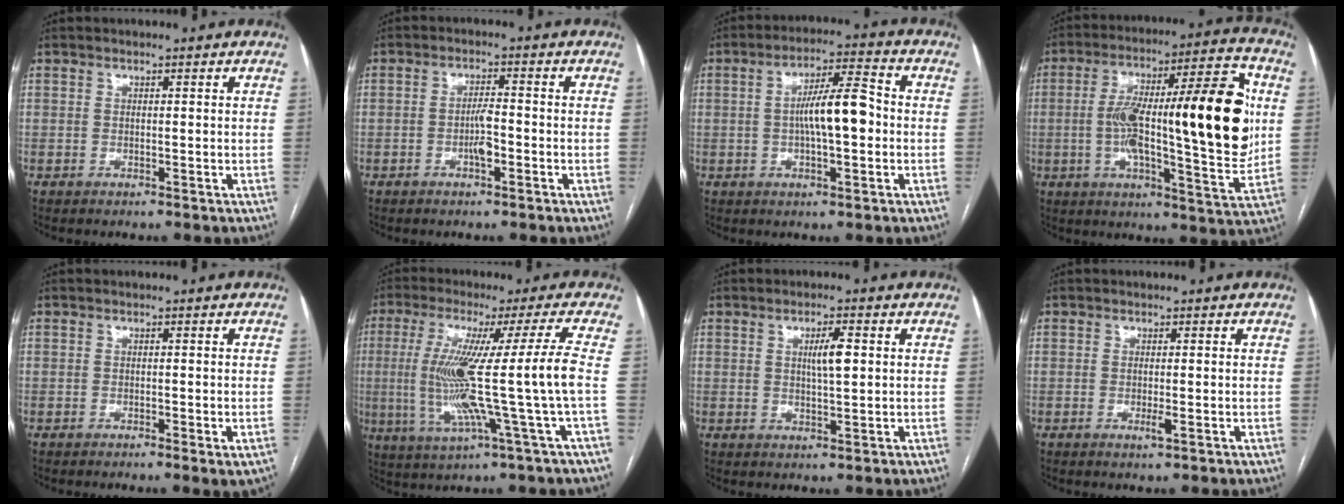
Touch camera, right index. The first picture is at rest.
{"total": 3.1, "force": [-1.3, 0.6, 2.7], "torque": [-0.049, 0.003, -0.022]}
{"total": 8.8, "force": [-0.4, 1.8, 8.6], "torque": [-0.156, 0.017, -0.010]}
{"total": 25.2, "force": [1.5, 4.4, 24.7], "torque": [-0.340, 0.034, 0.018]}
{"total": 2.1, "force": [-1.0, 0.3, 1.8], "torque": [-0.025, -0.005, -0.011]}
{"total": 14.8, "force": [-1.1, -2.6, 14.6], "torque": [-0.268, -0.007, -0.018]}
{"total": 3.7, "force": [0.8, 0.6, 3.6], "torque": [-0.062, 0.002, 0.014]}
{"total": 1.4, "force": [-0.5, 0.1, 1.3], "torque": [-0.024, -0.003, -0.007]}